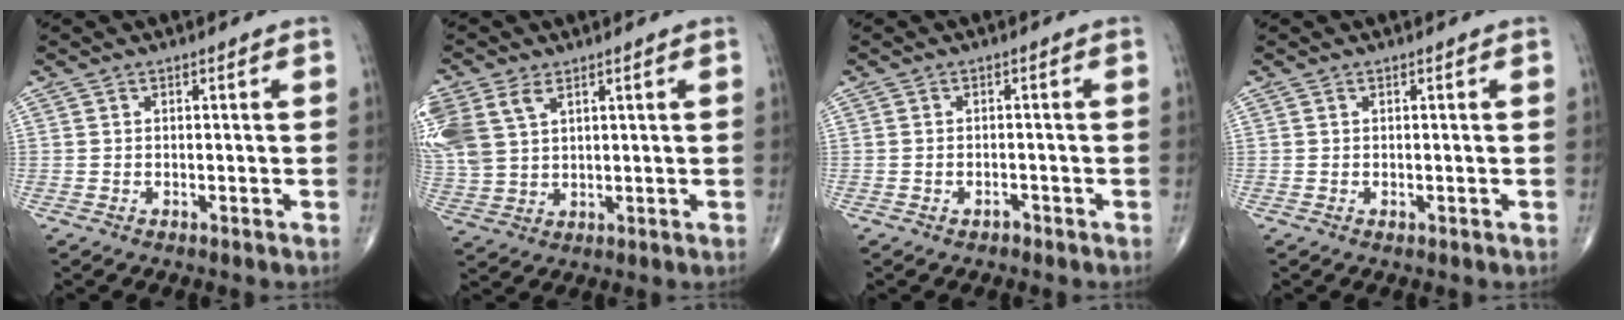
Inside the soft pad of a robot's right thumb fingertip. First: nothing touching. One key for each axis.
{"total": 13.1, "fx": 5.6, "fy": 8.7, "fz": 8.0, "tx": -0.211, "ty": 0.002, "tz": 0.118}
{"total": 1.1, "fx": -0.8, "fy": 0.7, "fz": 0.3, "tx": -0.004, "ty": 0.006, "tz": -0.013}
{"total": 0.0}